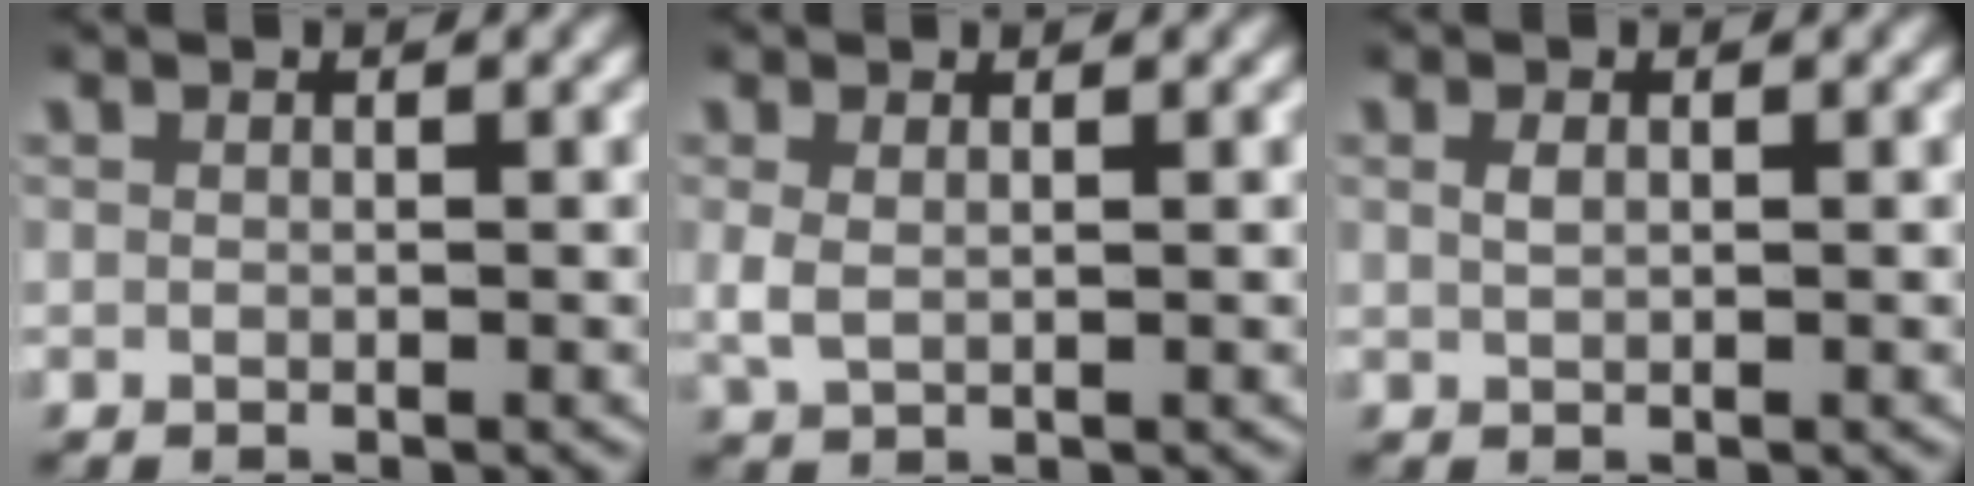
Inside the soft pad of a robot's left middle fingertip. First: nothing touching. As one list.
[{"total": 2.0, "force": [0.3, 1.3, 1.5], "torque": [-0.044, -0.006, 0.014]}, {"total": 0.7, "force": [0.2, 0.3, 0.6], "torque": [-0.013, -0.001, 0.007]}]